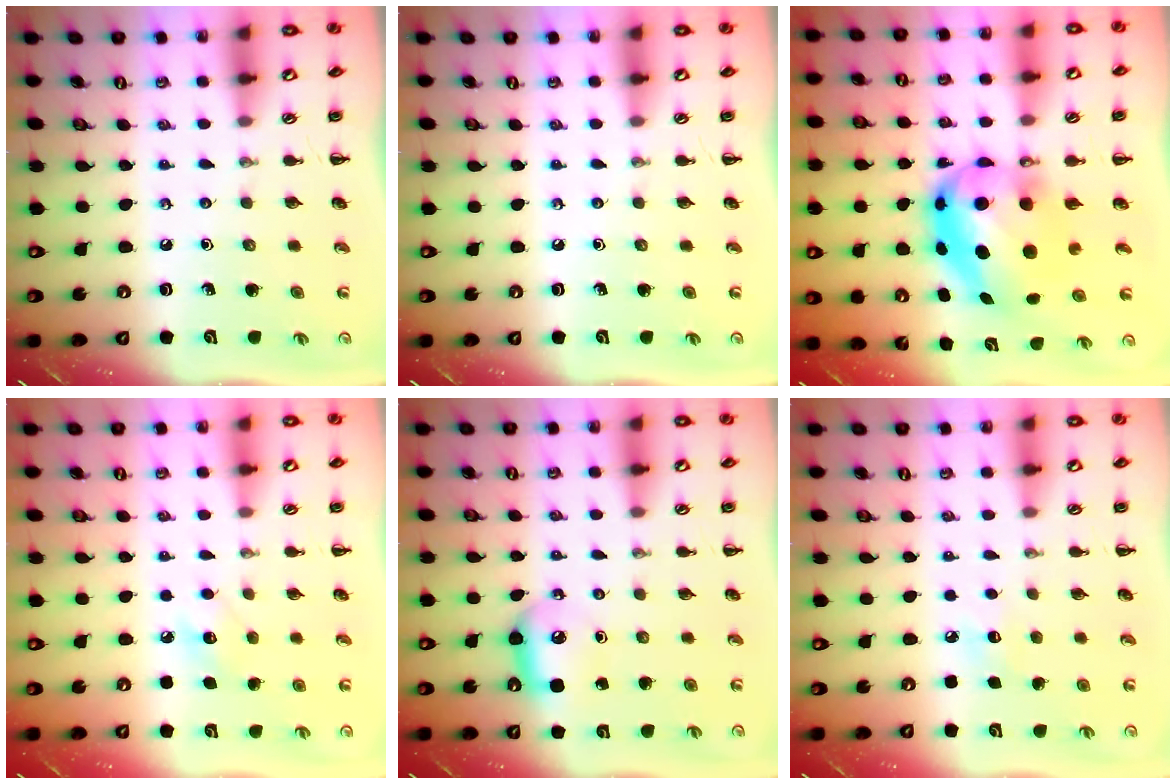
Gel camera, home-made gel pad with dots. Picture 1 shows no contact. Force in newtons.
{"total": 0.0}
{"total": 11.7, "press": 11.4, "slide": 2.6}
{"total": 7.5, "press": 7.3, "slide": 1.7}
{"total": 6.5, "press": 6.5, "slide": 0.7}
{"total": 5.9, "press": 5.7, "slide": 1.4}